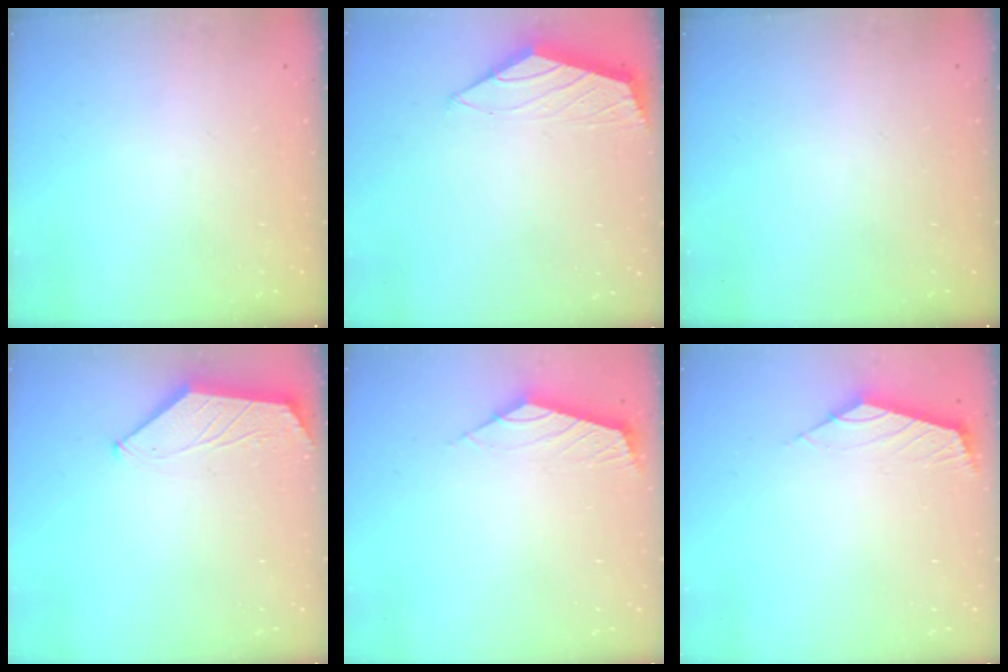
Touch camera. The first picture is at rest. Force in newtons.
{"total": 1.5, "press": 1.4, "slide": 0.5}
{"total": 0.0}
{"total": 1.6, "press": 1.6, "slide": 0.2}
{"total": 2.5, "press": 2.5, "slide": 0.6}
{"total": 2.4, "press": 2.4, "slide": 0.4}